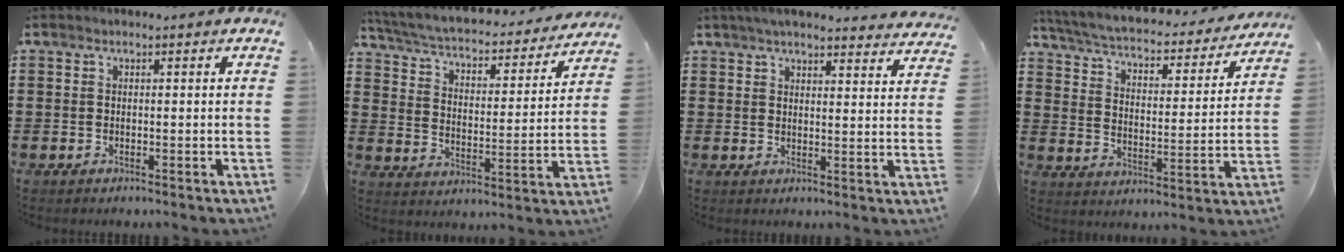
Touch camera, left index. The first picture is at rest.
{"total": 3.8, "force": [3.5, 0.6, 1.4], "torque": [-0.048, -0.029, 0.051]}
{"total": 4.3, "force": [4.1, 0.1, 1.2], "torque": [-0.037, -0.014, 0.075]}
{"total": 3.6, "force": [3.3, 0.4, 1.4], "torque": [-0.046, -0.028, 0.048]}